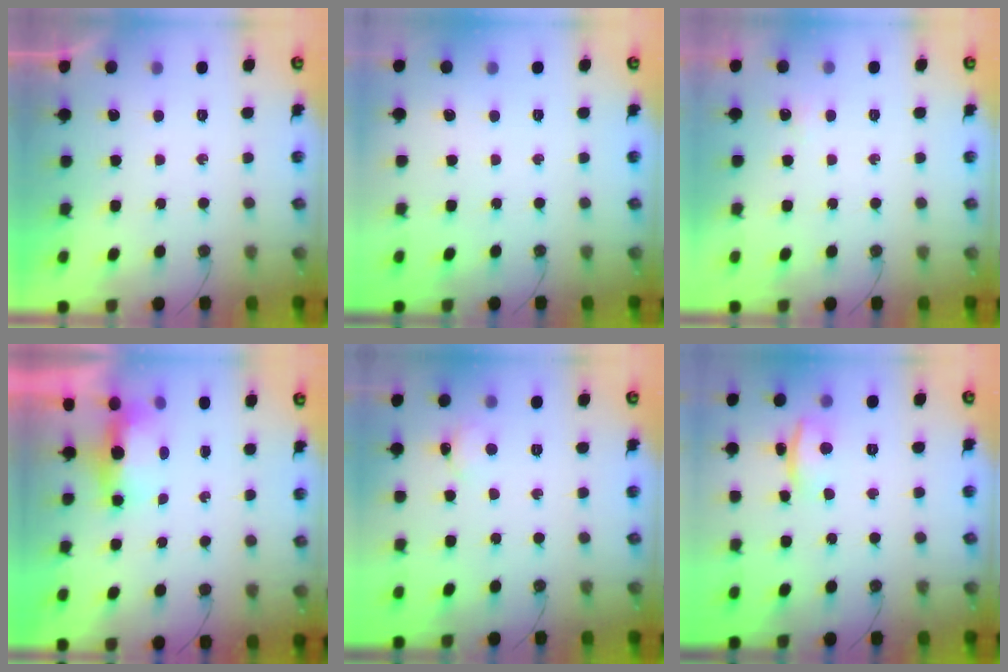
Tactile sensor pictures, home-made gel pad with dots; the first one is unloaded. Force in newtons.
{"total": 0.0}
{"total": 5.1, "press": 2.6, "slide": 4.4}
{"total": 5.6, "press": 5.6, "slide": 0.9}
{"total": 3.3, "press": 3.3, "slide": 0.4}
{"total": 3.4, "press": 2.7, "slide": 2.1}